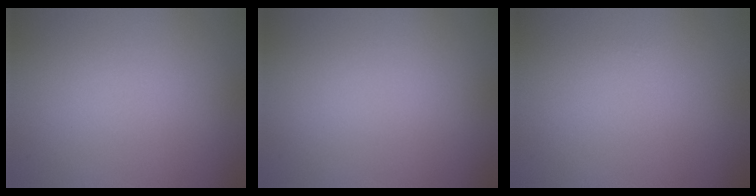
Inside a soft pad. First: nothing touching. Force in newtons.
{"total": 0.0}
{"total": 0.0}